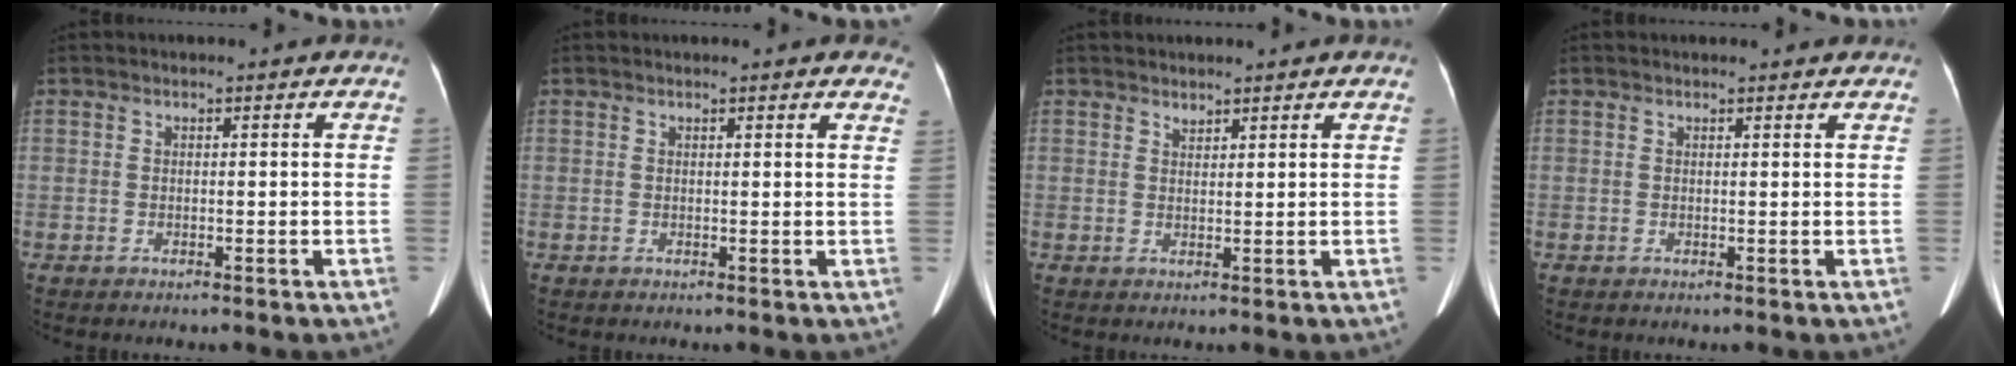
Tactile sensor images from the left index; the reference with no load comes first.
{"total": 7.6, "force": [6.8, 1.5, 3.0], "torque": [-0.016, -0.015, 0.053]}
{"total": 1.6, "force": [1.5, 0.5, 0.4], "torque": [-0.007, -0.005, 0.021]}
{"total": 3.0, "force": [2.9, 0.5, 0.8], "torque": [-0.009, -0.008, 0.023]}